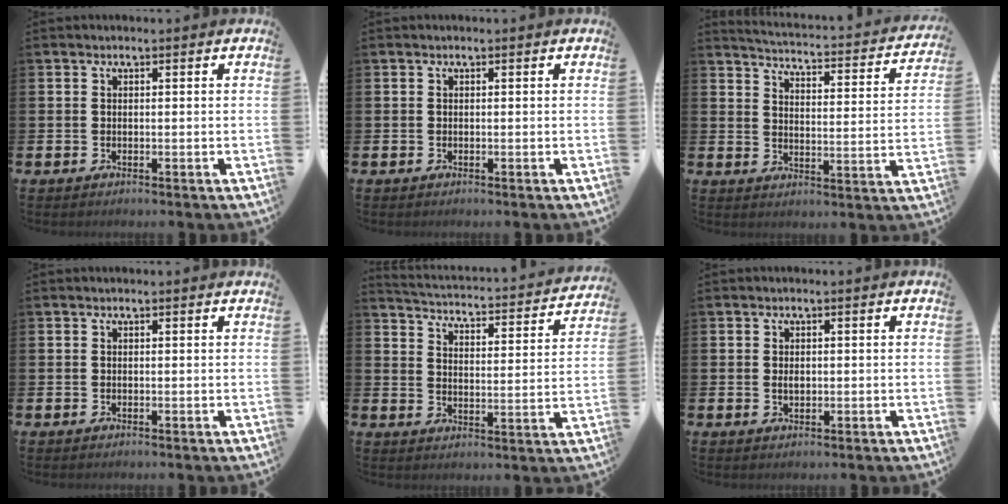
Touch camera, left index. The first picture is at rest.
{"total": 0.0}
{"total": 3.2, "force": [3.1, 0.3, 0.9], "torque": [-0.036, -0.035, 0.043]}
{"total": 0.0}
{"total": 3.2, "force": [3.1, 0.5, 0.6], "torque": [-0.031, -0.037, 0.044]}
{"total": 1.1, "force": [0.2, 0.7, 0.8], "torque": [-0.003, -0.001, -0.002]}